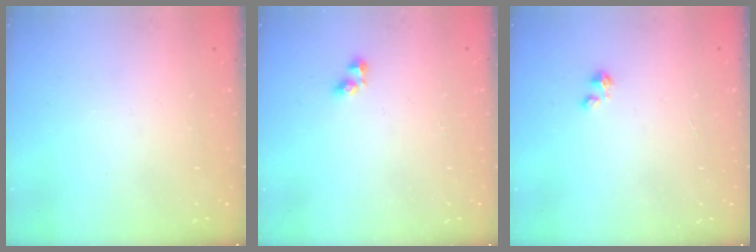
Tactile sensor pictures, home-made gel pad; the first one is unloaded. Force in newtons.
{"total": 3.5, "press": 3.5, "slide": 0.2}
{"total": 0.8, "press": 0.7, "slide": 0.3}